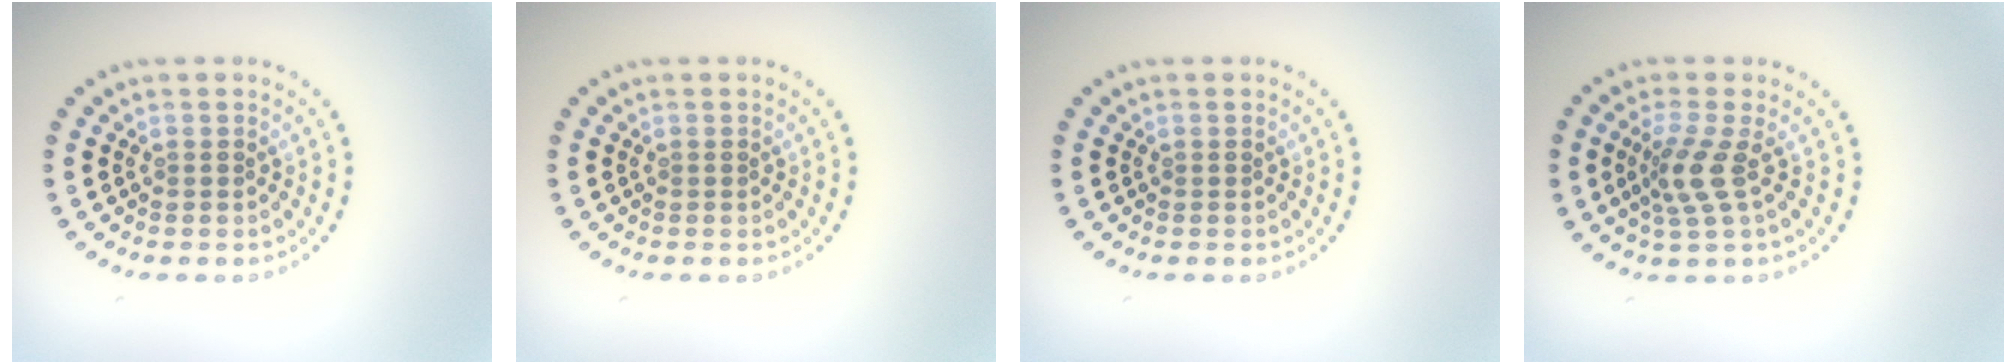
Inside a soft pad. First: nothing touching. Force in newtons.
{"total": 0.0}
{"total": 0.0}
{"total": 2.9, "press": 2.1, "slide": 2.0}